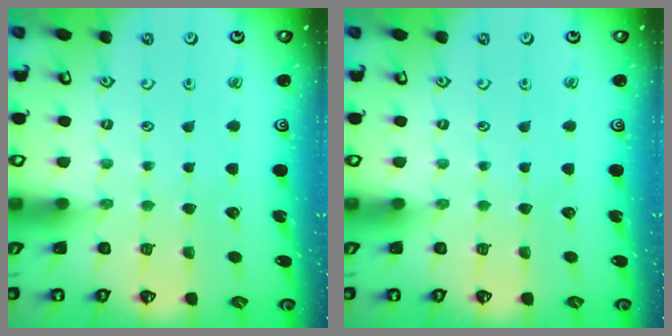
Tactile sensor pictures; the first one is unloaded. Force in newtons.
{"total": 0.0}